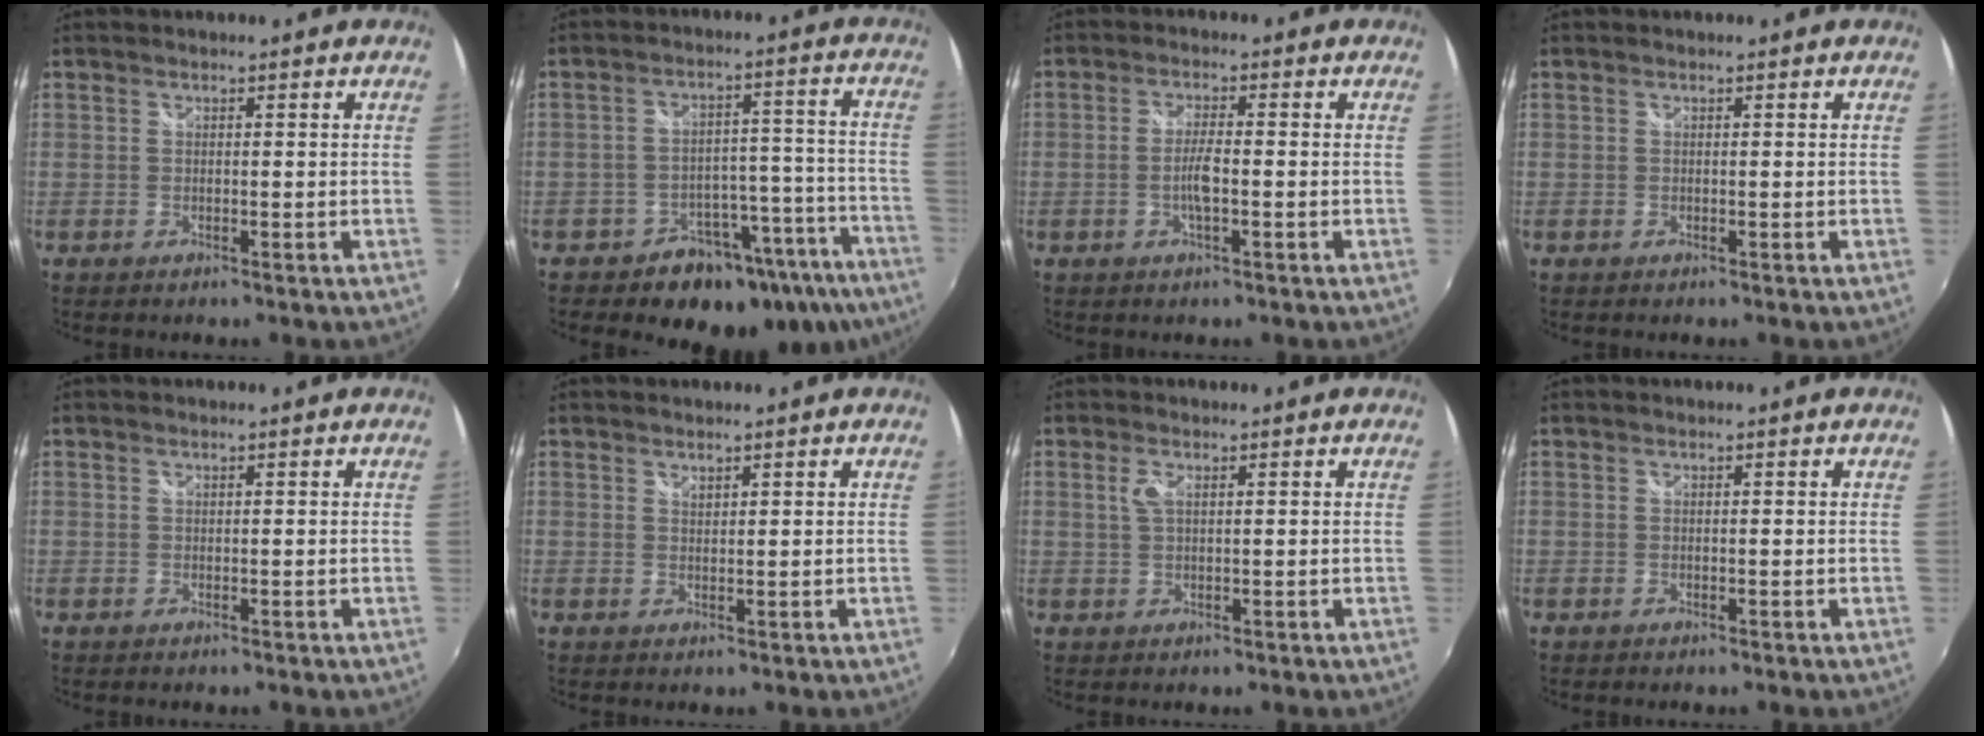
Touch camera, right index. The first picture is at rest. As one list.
[{"total": 16.4, "force": [-11.9, 9.4, 6.2], "torque": [-0.088, 0.037, -0.145]}, {"total": 3.8, "force": [-1.0, 0.5, 3.6], "torque": [-0.072, -0.001, -0.019]}, {"total": 0.0}, {"total": 0.0}, {"total": 1.0, "force": [0.9, 0.3, 0.2], "torque": [-0.002, 0.000, 0.017]}, {"total": 2.1, "force": [0.7, 0.8, 1.8], "torque": [-0.035, 0.000, 0.011]}, {"total": 0.0}]